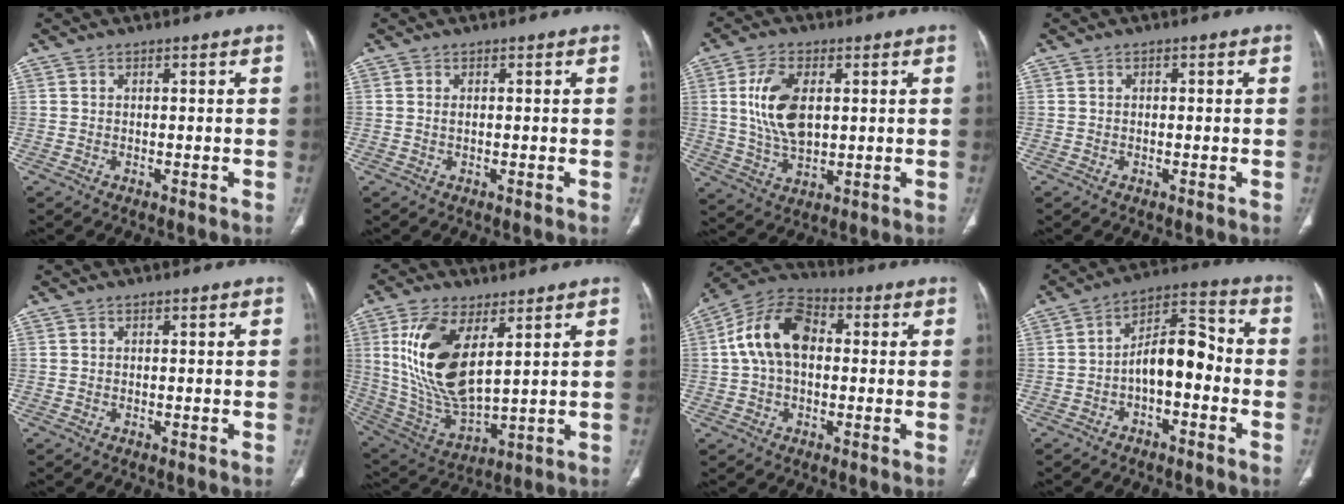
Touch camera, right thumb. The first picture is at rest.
{"total": 0.7, "force": [0.0, 0.1, 0.7], "torque": [-0.017, -0.003, 0.002]}
{"total": 11.2, "force": [2.0, 6.2, 9.1], "torque": [-0.177, -0.008, 0.045]}
{"total": 0.6, "force": [0.1, 0.3, 0.5], "torque": [-0.009, 0.002, 0.002]}
{"total": 0.0}
{"total": 17.7, "force": [5.8, 8.1, 14.6], "torque": [-0.287, -0.028, 0.128]}
{"total": 12.8, "force": [1.3, 8.2, 9.7], "torque": [-0.178, 0.033, 0.013]}
{"total": 10.2, "force": [-2.3, 5.3, 8.4], "torque": [-0.118, 0.050, -0.048]}